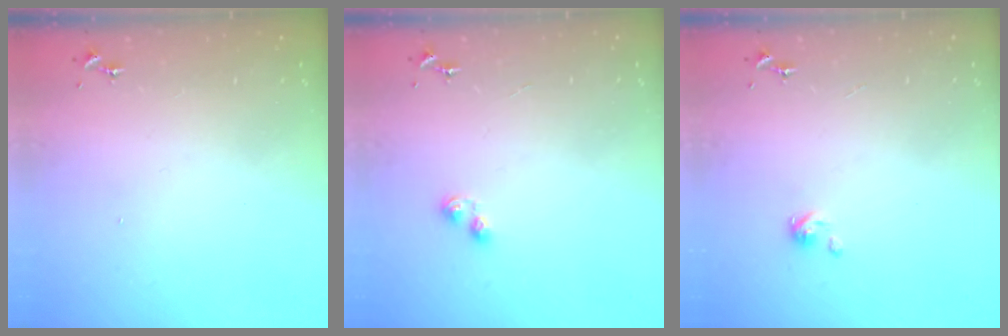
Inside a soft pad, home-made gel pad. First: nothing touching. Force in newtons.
{"total": 4.8, "press": 4.8, "slide": 0.5}
{"total": 2.9, "press": 2.9, "slide": 0.2}